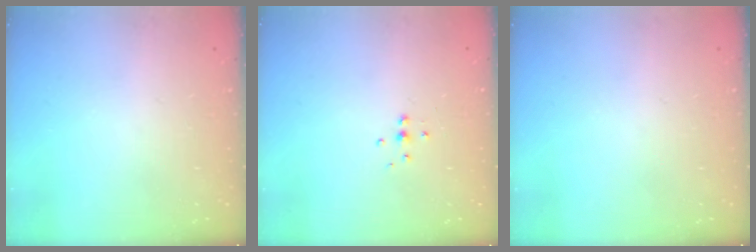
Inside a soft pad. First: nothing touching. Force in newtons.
{"total": 4.3, "press": 4.3, "slide": 0.6}
{"total": 0.0}